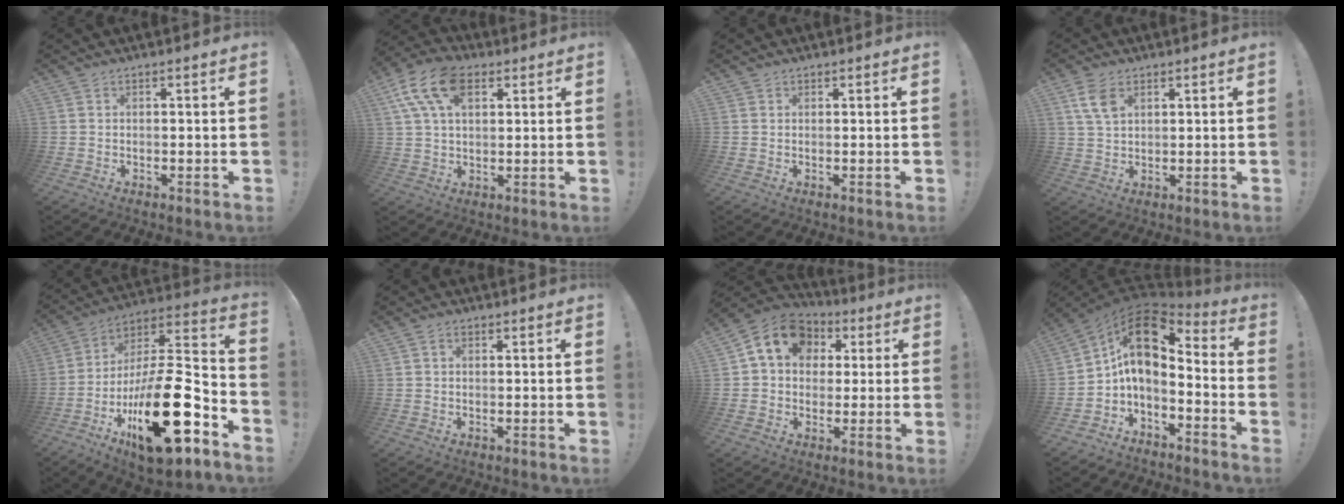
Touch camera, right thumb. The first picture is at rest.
{"total": 14.3, "force": [5.9, 8.5, 9.8], "torque": [-0.181, -0.009, 0.109]}
{"total": 0.6, "force": [0.5, 0.3, 0.0], "torque": [0.006, -0.004, 0.010]}
{"total": 6.6, "force": [3.2, 3.9, 4.2], "torque": [-0.076, -0.008, 0.060]}
{"total": 26.6, "force": [-10.8, 9.3, 22.5], "torque": [-0.371, 0.045, -0.170]}
{"total": 1.4, "force": [0.5, 1.0, 0.8], "torque": [-0.008, 0.002, 0.007]}
{"total": 12.3, "force": [4.1, 9.8, 6.2], "torque": [-0.087, -0.011, 0.081]}
{"total": 13.3, "force": [3.8, 7.6, 10.3], "torque": [-0.174, -0.019, 0.069]}